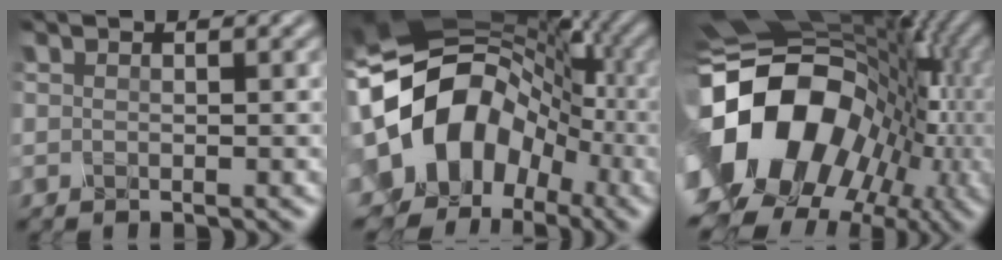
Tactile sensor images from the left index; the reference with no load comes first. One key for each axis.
{"total": 16.9, "fx": -1.2, "fy": 12.7, "fz": 11.2, "tx": -0.184, "ty": 0.000, "tz": -0.017}
{"total": 20.2, "fx": -1.7, "fy": 15.4, "fz": 12.9, "tx": -0.263, "ty": -0.024, "tz": -0.009}